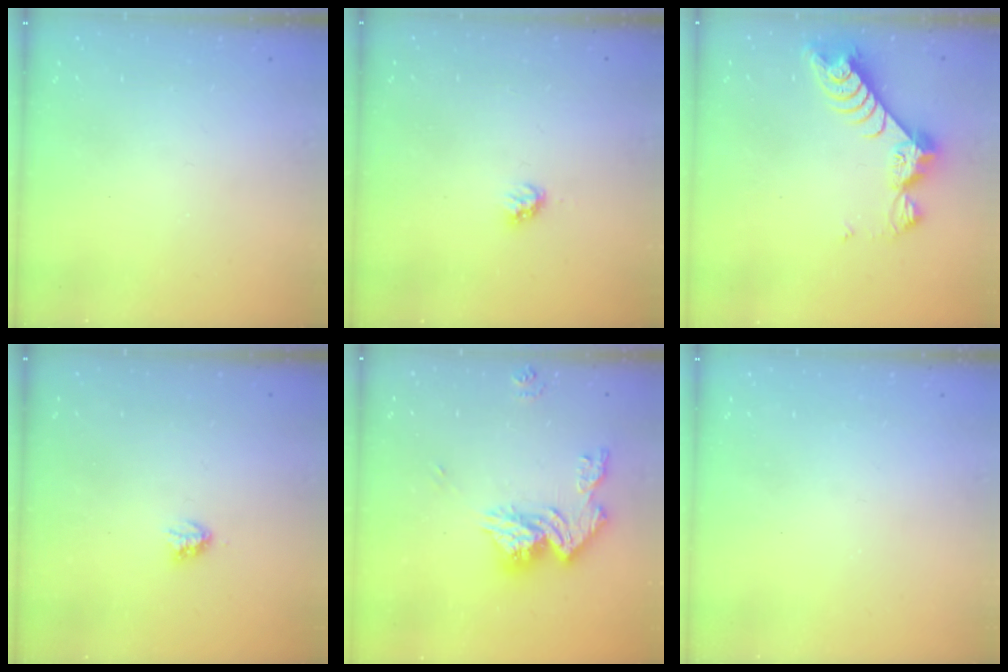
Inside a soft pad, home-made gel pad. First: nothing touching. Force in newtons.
{"total": 2.8, "press": 2.8, "slide": 0.2}
{"total": 9.4, "press": 9.4, "slide": 0.9}
{"total": 2.9, "press": 2.9, "slide": 0.5}
{"total": 14.3, "press": 14.2, "slide": 1.5}
{"total": 0.0}